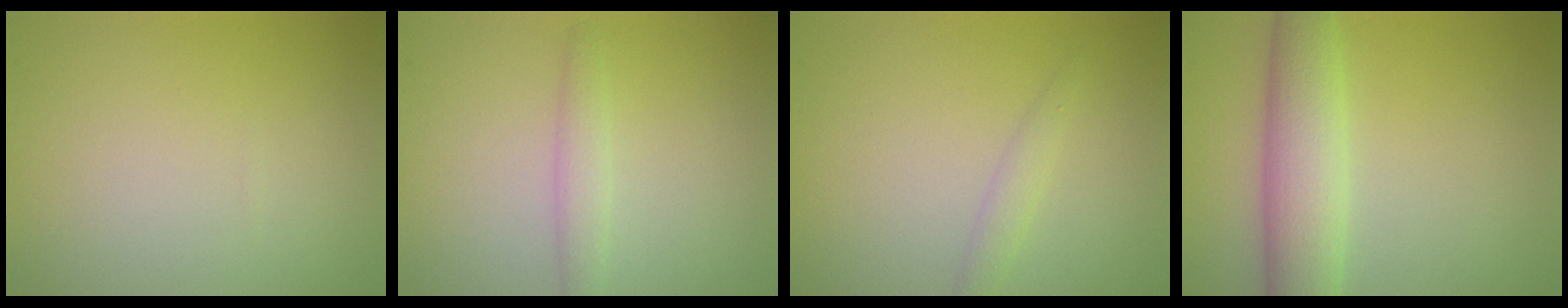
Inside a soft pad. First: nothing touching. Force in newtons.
{"total": 1.5, "press": 1.5, "slide": 0.1}
{"total": 1.2, "press": 1.2, "slide": 0.1}
{"total": 5.4, "press": 5.4, "slide": 0.1}